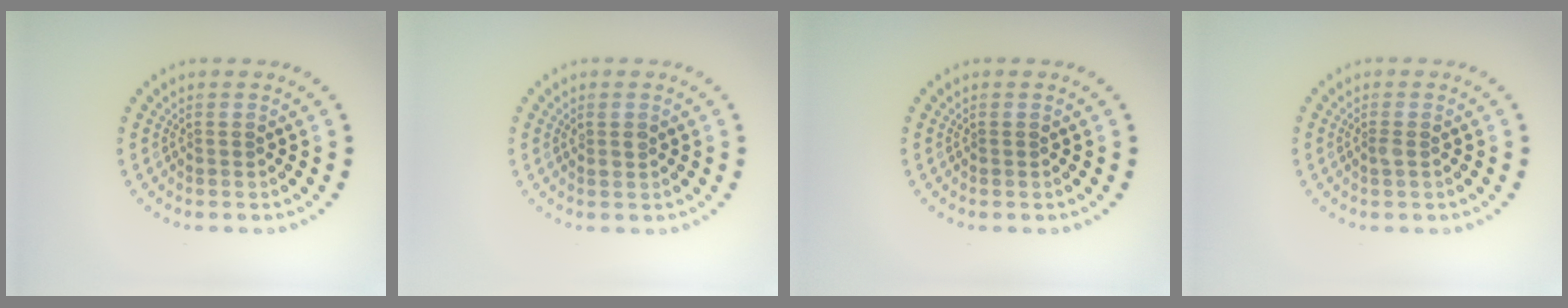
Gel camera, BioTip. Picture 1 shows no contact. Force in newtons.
{"total": 0.9, "press": 0.8, "slide": 0.4}
{"total": 0.0}
{"total": 0.6, "press": 0.5, "slide": 0.2}